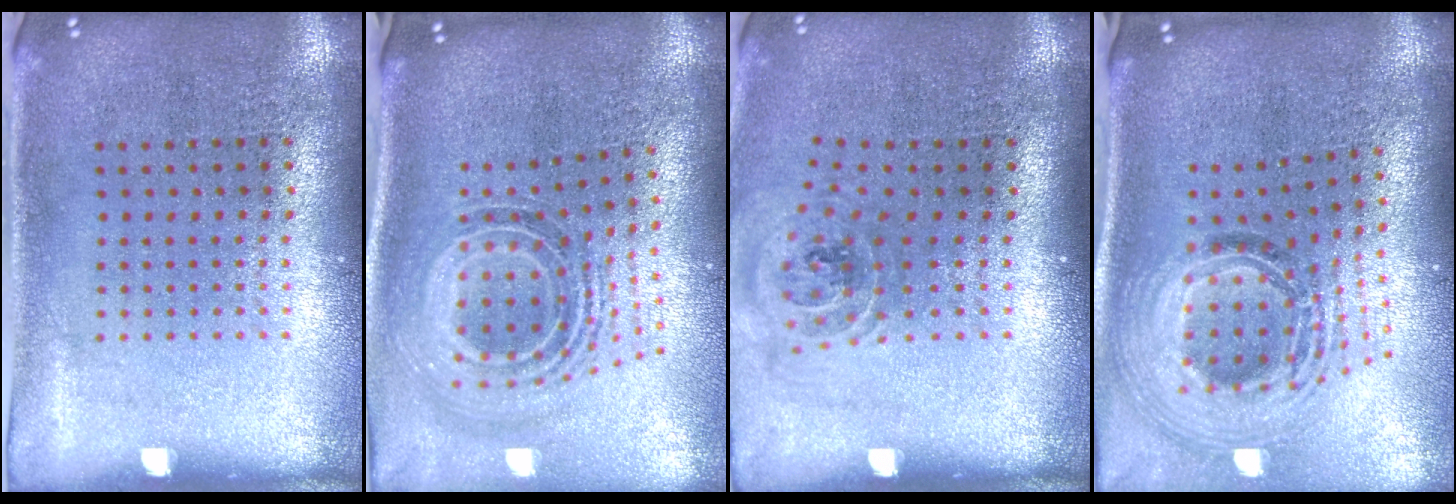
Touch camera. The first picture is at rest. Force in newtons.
{"total": 1.7, "press": 1.3, "slide": 1.1}
{"total": 1.1, "press": 1.0, "slide": 0.2}
{"total": 2.1, "press": 1.6, "slide": 1.4}